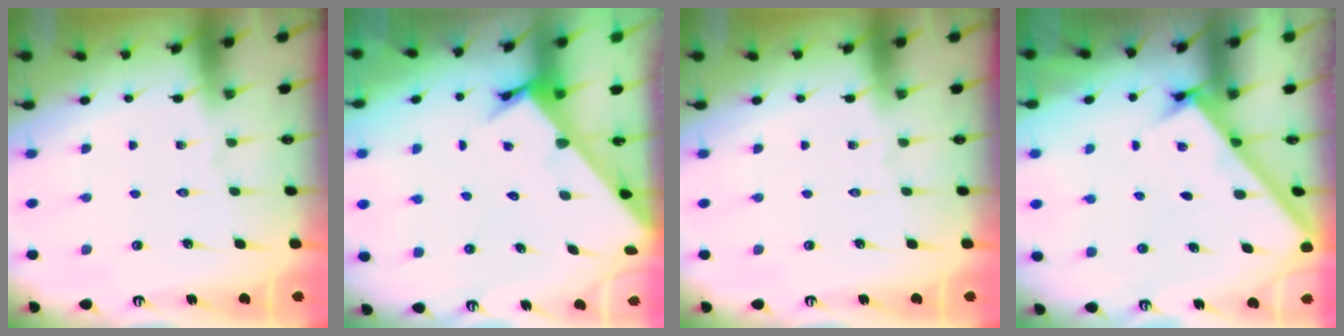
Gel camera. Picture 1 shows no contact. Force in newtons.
{"total": 3.5, "press": 3.5, "slide": 0.2}
{"total": 0.0}
{"total": 2.6, "press": 2.6, "slide": 0.3}